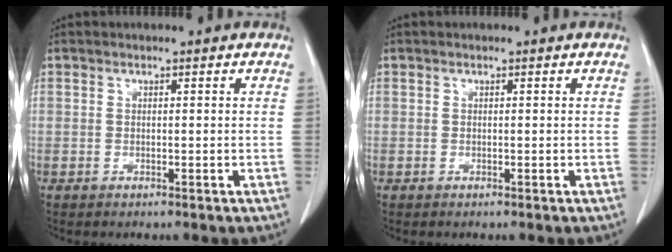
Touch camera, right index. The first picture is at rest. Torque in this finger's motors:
{"motor_torque": [0.00, 0.00, 0.00, 0.00]}